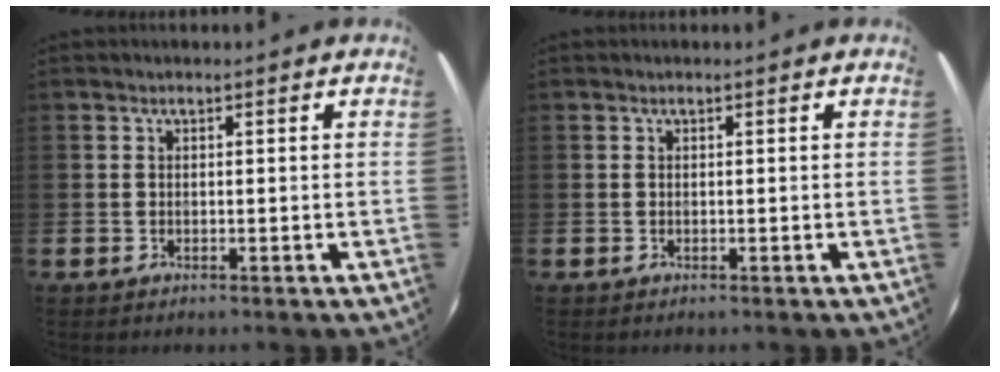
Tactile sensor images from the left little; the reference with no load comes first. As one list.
[{"total": 0.0}]